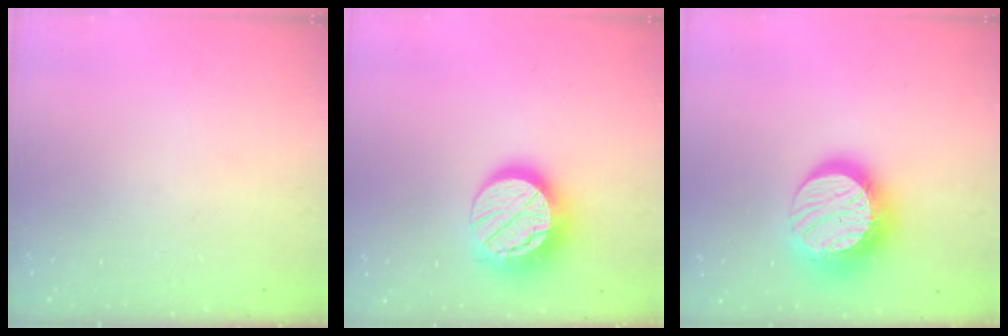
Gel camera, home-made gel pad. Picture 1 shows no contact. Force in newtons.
{"total": 16.6, "press": 16.6, "slide": 0.9}
{"total": 17.8, "press": 17.8, "slide": 1.2}